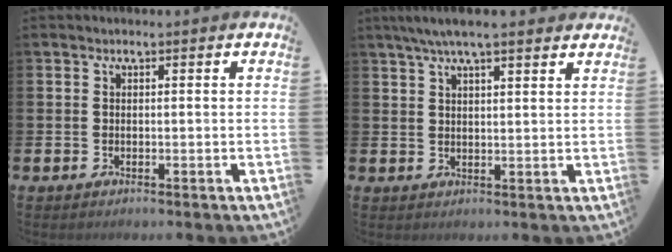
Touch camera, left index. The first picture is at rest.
{"total": 5.5, "force": [4.7, 0.8, 2.8], "torque": [-0.056, -0.008, 0.083]}